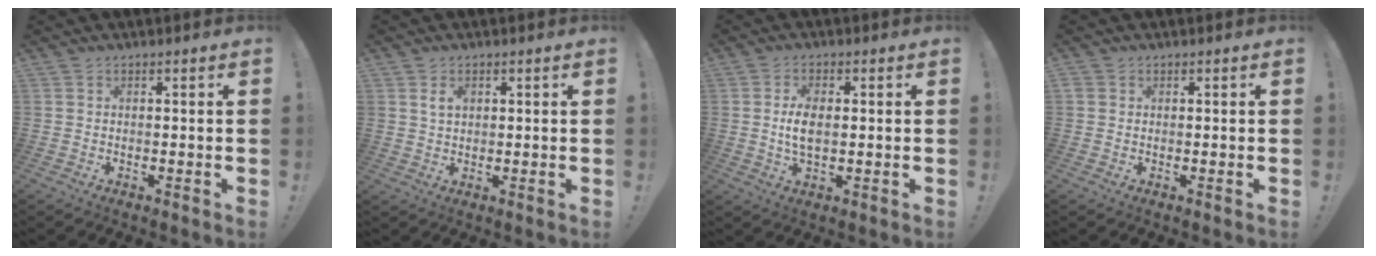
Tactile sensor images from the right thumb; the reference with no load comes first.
{"total": 3.3, "force": [1.4, 2.2, 1.9], "torque": [-0.028, 0.001, 0.024]}
{"total": 5.9, "force": [0.3, 2.9, 5.1], "torque": [-0.093, -0.009, -0.004]}
{"total": 0.8, "force": [0.2, 0.8, 0.3], "torque": [-0.012, 0.005, 0.006]}